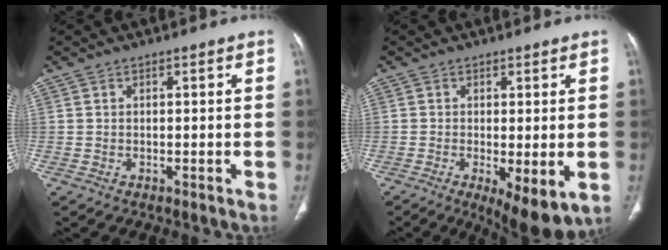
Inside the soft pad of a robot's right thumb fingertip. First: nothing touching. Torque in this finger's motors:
{"motor_torque": [-0.13, 0.17, -0.33, -0.01, 0.04]}